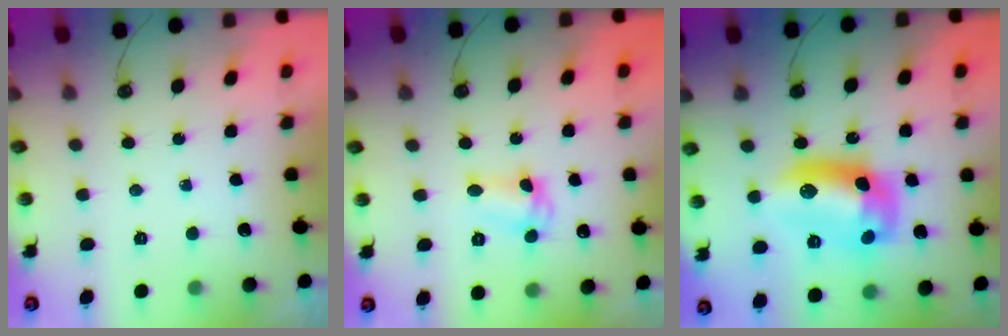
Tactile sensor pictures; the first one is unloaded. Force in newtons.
{"total": 6.2, "press": 6.2, "slide": 0.5}
{"total": 13.6, "press": 13.6, "slide": 0.9}